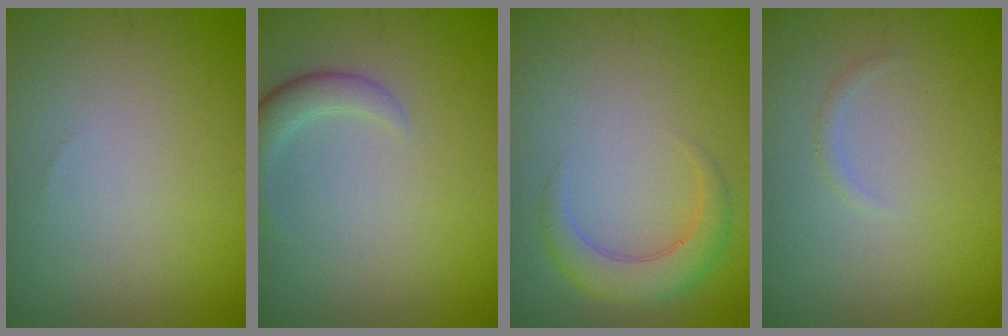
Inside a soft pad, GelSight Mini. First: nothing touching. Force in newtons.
{"total": 2.5, "press": 2.5, "slide": 0.2}
{"total": 3.3, "press": 3.3, "slide": 0.2}
{"total": 0.6, "press": 0.6, "slide": 0.0}